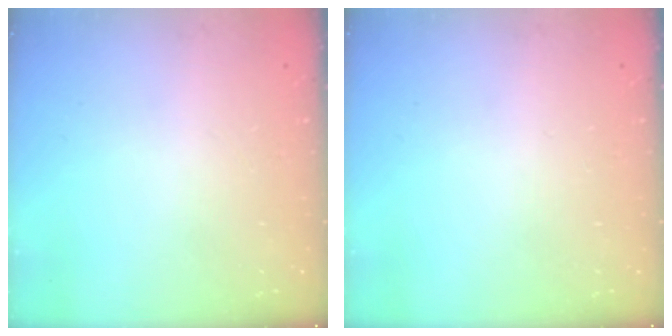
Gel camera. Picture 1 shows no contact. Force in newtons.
{"total": 0.0}